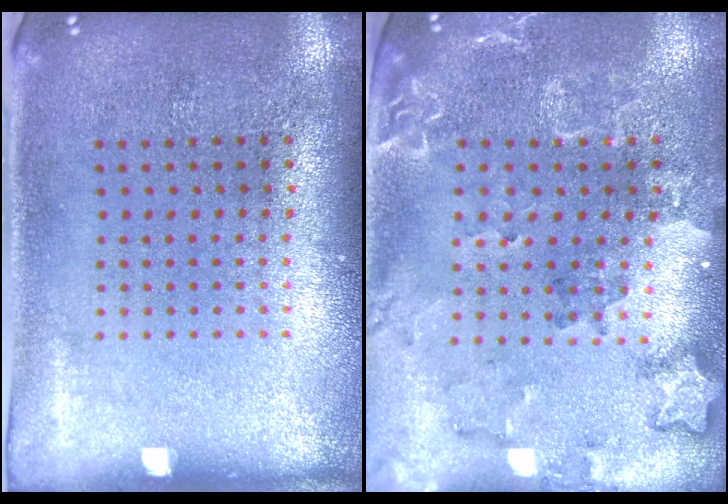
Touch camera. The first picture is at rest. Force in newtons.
{"total": 2.0, "press": 1.9, "slide": 0.7}